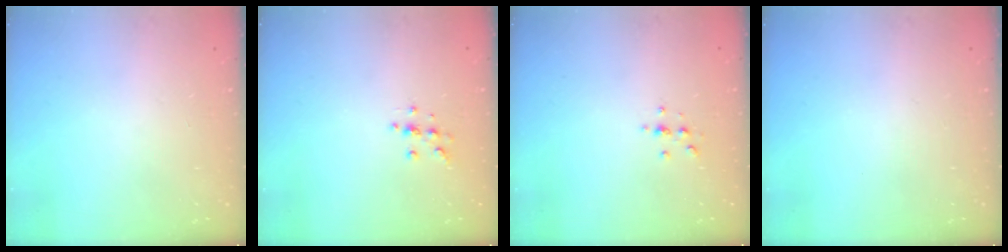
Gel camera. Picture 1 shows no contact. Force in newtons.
{"total": 5.0, "press": 4.8, "slide": 1.2}
{"total": 2.1, "press": 2.1, "slide": 0.2}
{"total": 0.0}